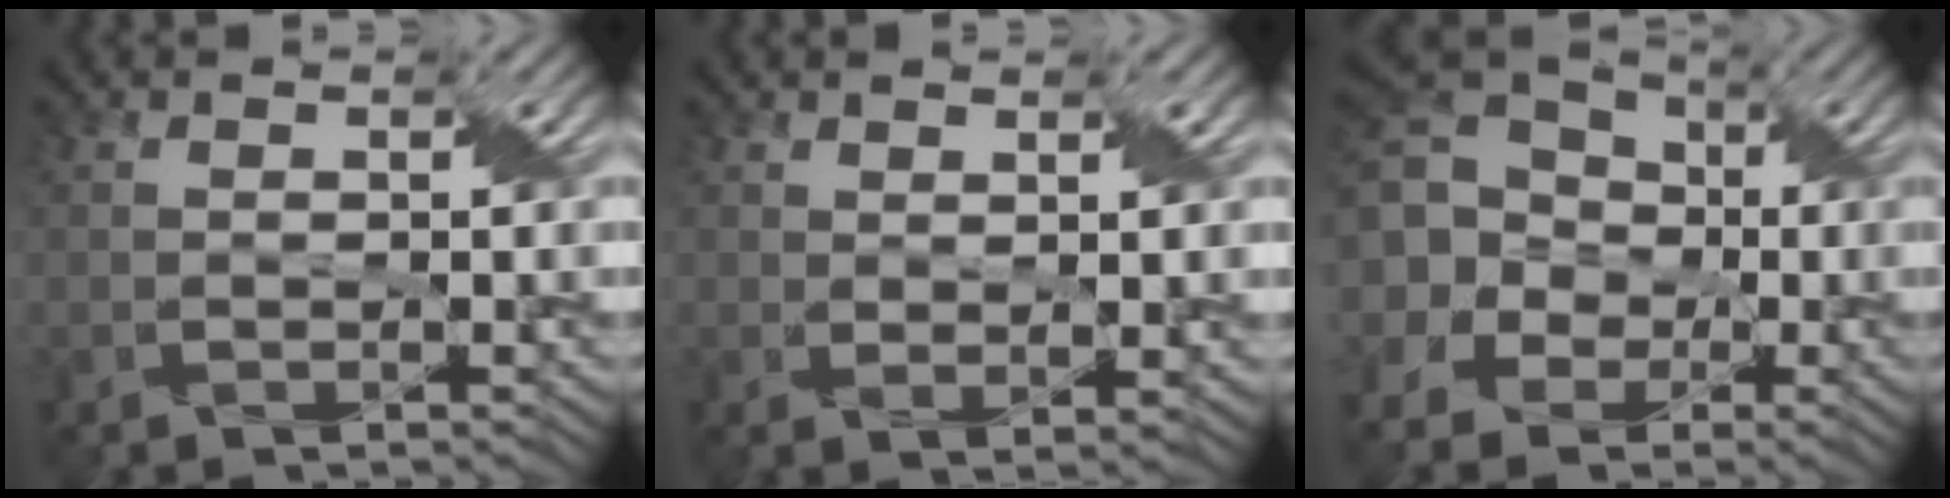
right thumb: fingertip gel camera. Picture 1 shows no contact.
{"total": 2.2, "force": [1.3, 0.4, 1.8], "torque": [-0.036, -0.003, 0.026]}
{"total": 14.2, "force": [-0.5, 11.9, 7.7], "torque": [-0.218, 0.012, -0.043]}